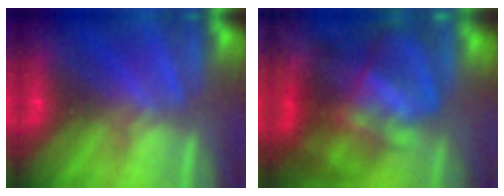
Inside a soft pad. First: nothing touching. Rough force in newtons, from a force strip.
{"total": 11.5}